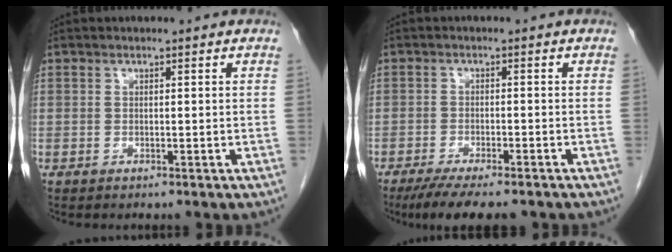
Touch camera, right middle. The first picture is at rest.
{"total": 9.1, "force": [-7.3, 1.7, 5.1], "torque": [-0.074, -0.015, -0.109]}